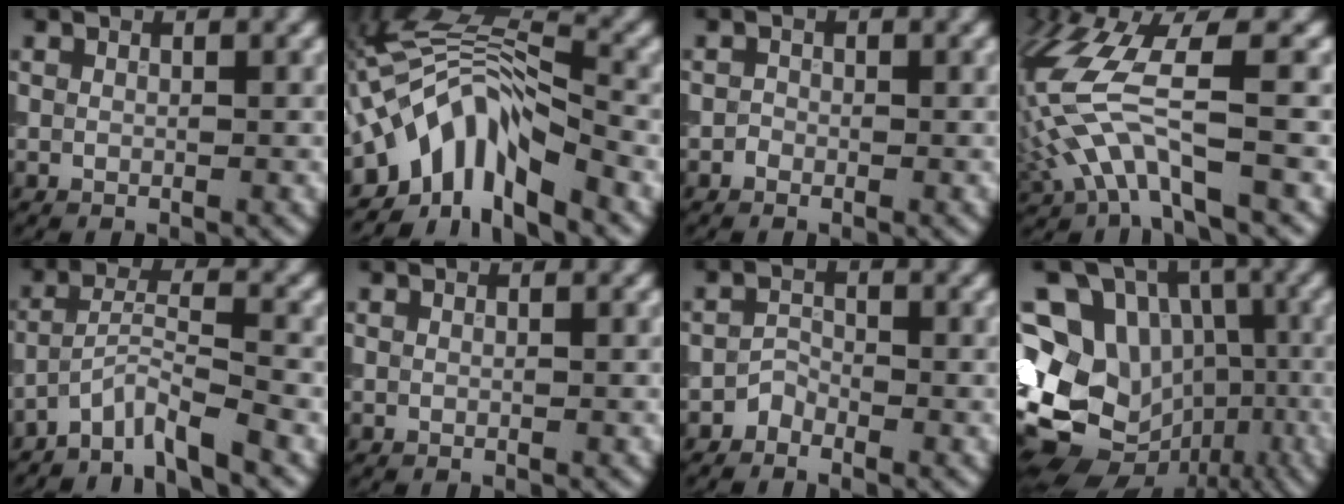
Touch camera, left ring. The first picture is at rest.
{"total": 8.2, "force": [-4.3, 3.2, 6.2], "torque": [-0.094, 0.013, -0.089]}
{"total": 0.7, "force": [-0.4, 0.5, 0.1], "torque": [0.002, -0.001, -0.008]}
{"total": 8.4, "force": [-1.0, 2.8, 7.9], "torque": [-0.182, 0.003, -0.025]}
{"total": 4.2, "force": [-3.5, 0.3, 2.2], "torque": [-0.038, 0.004, -0.077]}
{"total": 0.0}
{"total": 1.3, "force": [-1.1, 0.7, 0.2], "torque": [-0.001, 0.009, -0.022]}
{"total": 18.7, "force": [-4.4, 15.9, 8.8], "torque": [-0.183, 0.012, -0.078]}